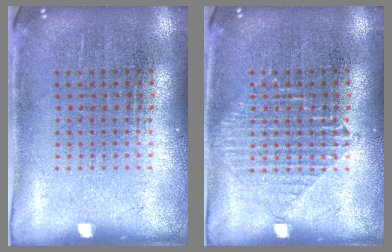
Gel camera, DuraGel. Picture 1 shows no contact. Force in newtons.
{"total": 1.5, "press": 1.5, "slide": 0.3}